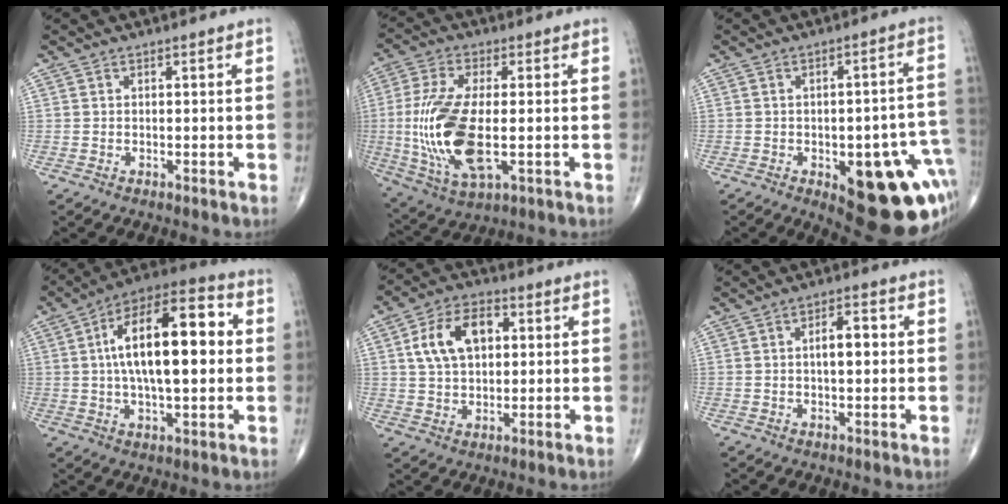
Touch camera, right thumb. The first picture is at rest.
{"total": 16.8, "force": [-1.7, 7.0, 15.2], "torque": [-0.334, -0.012, -0.022]}
{"total": 20.1, "force": [-6.2, 7.9, 17.4], "torque": [-0.164, 0.025, -0.054]}
{"total": 20.3, "force": [2.4, 8.4, 18.3], "torque": [-0.287, 0.026, 0.031]}
{"total": 11.3, "force": [2.7, 7.1, 8.4], "torque": [-0.136, 0.010, 0.045]}
{"total": 5.1, "force": [0.5, 2.3, 4.5], "torque": [-0.064, 0.010, 0.003]}